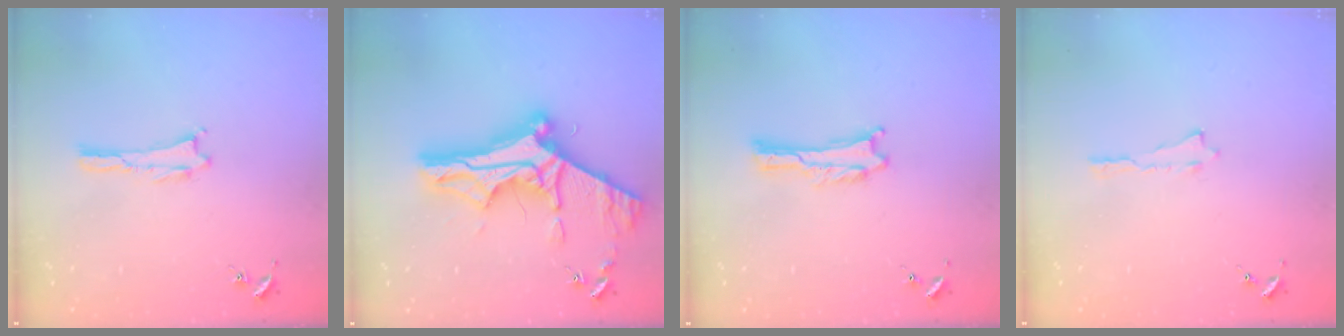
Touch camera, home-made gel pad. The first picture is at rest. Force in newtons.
{"total": 13.3, "press": 13.2, "slide": 1.4}
{"total": 0.0}
{"total": 0.0}